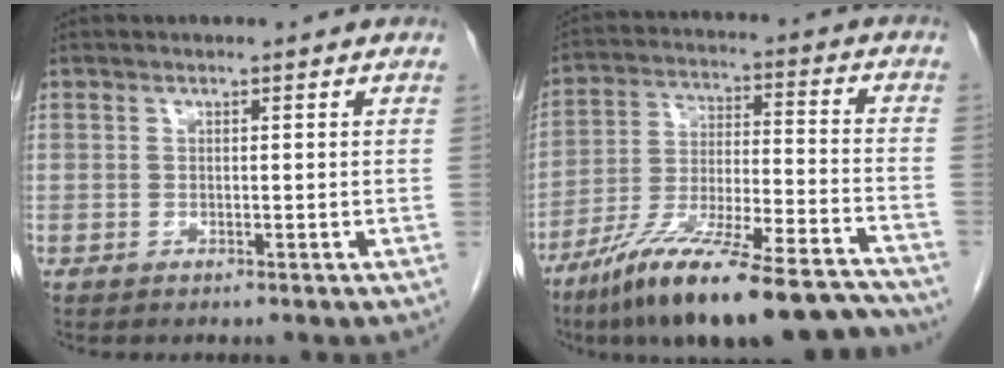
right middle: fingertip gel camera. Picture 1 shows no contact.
{"total": 22.0, "force": [-18.0, 2.7, 12.4], "torque": [-0.174, -0.003, -0.298]}